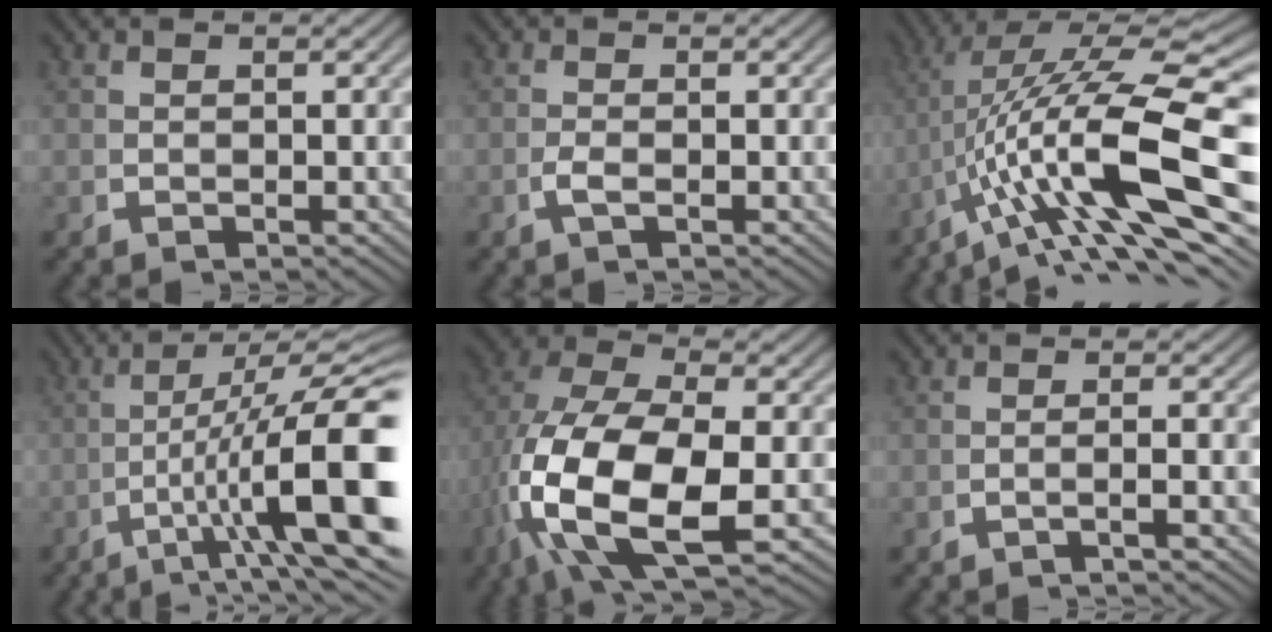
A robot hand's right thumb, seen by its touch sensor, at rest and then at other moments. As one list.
[{"total": 0.9, "force": [-0.3, -0.1, 0.9], "torque": [-0.025, -0.001, -0.004]}, {"total": 13.6, "force": [-1.2, 4.9, 12.6], "torque": [-0.229, -0.018, 0.010]}, {"total": 12.6, "force": [-1.3, 4.9, 11.5], "torque": [-0.199, -0.031, 0.003]}, {"total": 13.8, "force": [-1.7, 7.4, 11.4], "torque": [-0.282, -0.066, 0.015]}, {"total": 1.7, "force": [-0.8, -0.3, 1.4], "torque": [-0.028, 0.010, -0.018]}]